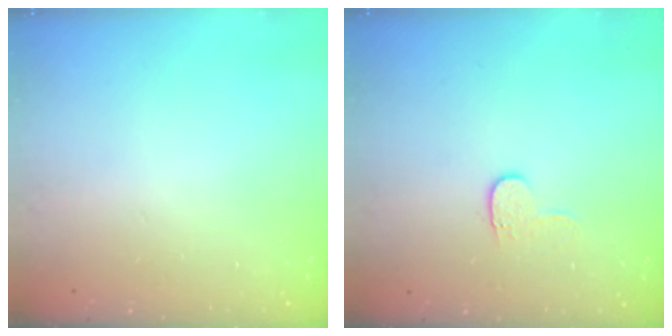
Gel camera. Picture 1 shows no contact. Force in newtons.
{"total": 4.6, "press": 4.6, "slide": 0.5}